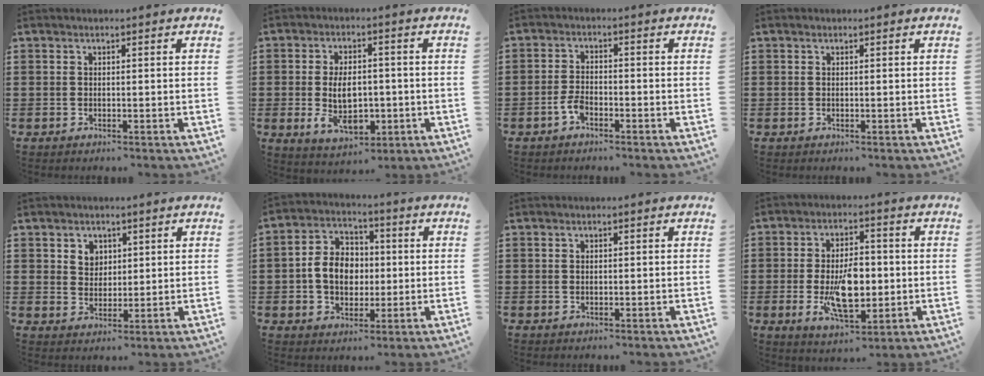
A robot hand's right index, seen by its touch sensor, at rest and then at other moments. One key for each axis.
{"total": 7.9, "fx": -1.2, "fy": 4.5, "fz": 6.3, "tx": -0.109, "ty": -0.006, "tz": -0.027}
{"total": 2.8, "fx": -1.6, "fy": 1.1, "fz": 2.0, "tx": -0.054, "ty": -0.006, "tz": -0.034}
{"total": 0.0}
{"total": 3.3, "fx": 1.7, "fy": 2.7, "fz": 0.5, "tx": -0.022, "ty": 0.010, "tz": 0.032}
{"total": 7.6, "fx": -0.5, "fy": 6.1, "fz": 4.5, "tx": -0.105, "ty": 0.011, "tz": -0.014}
{"total": 0.6, "fx": 0.1, "fy": 0.4, "fz": 0.4, "tx": -0.009, "ty": 0.001, "tz": 0.003}
{"total": 9.6, "fx": -1.4, "fy": 4.8, "fz": 8.2, "tx": -0.152, "ty": -0.007, "tz": -0.027}